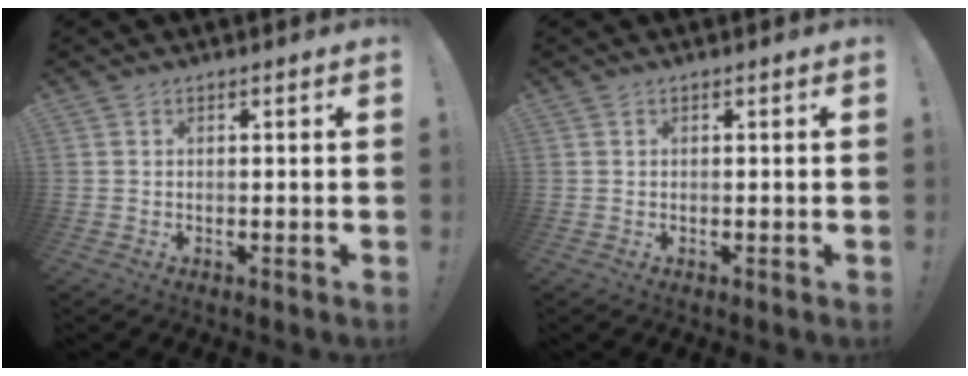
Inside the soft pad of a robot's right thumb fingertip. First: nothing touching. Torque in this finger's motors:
{"motor_torque": [-0.07, 0.13, -0.18, 0.09, -0.03]}